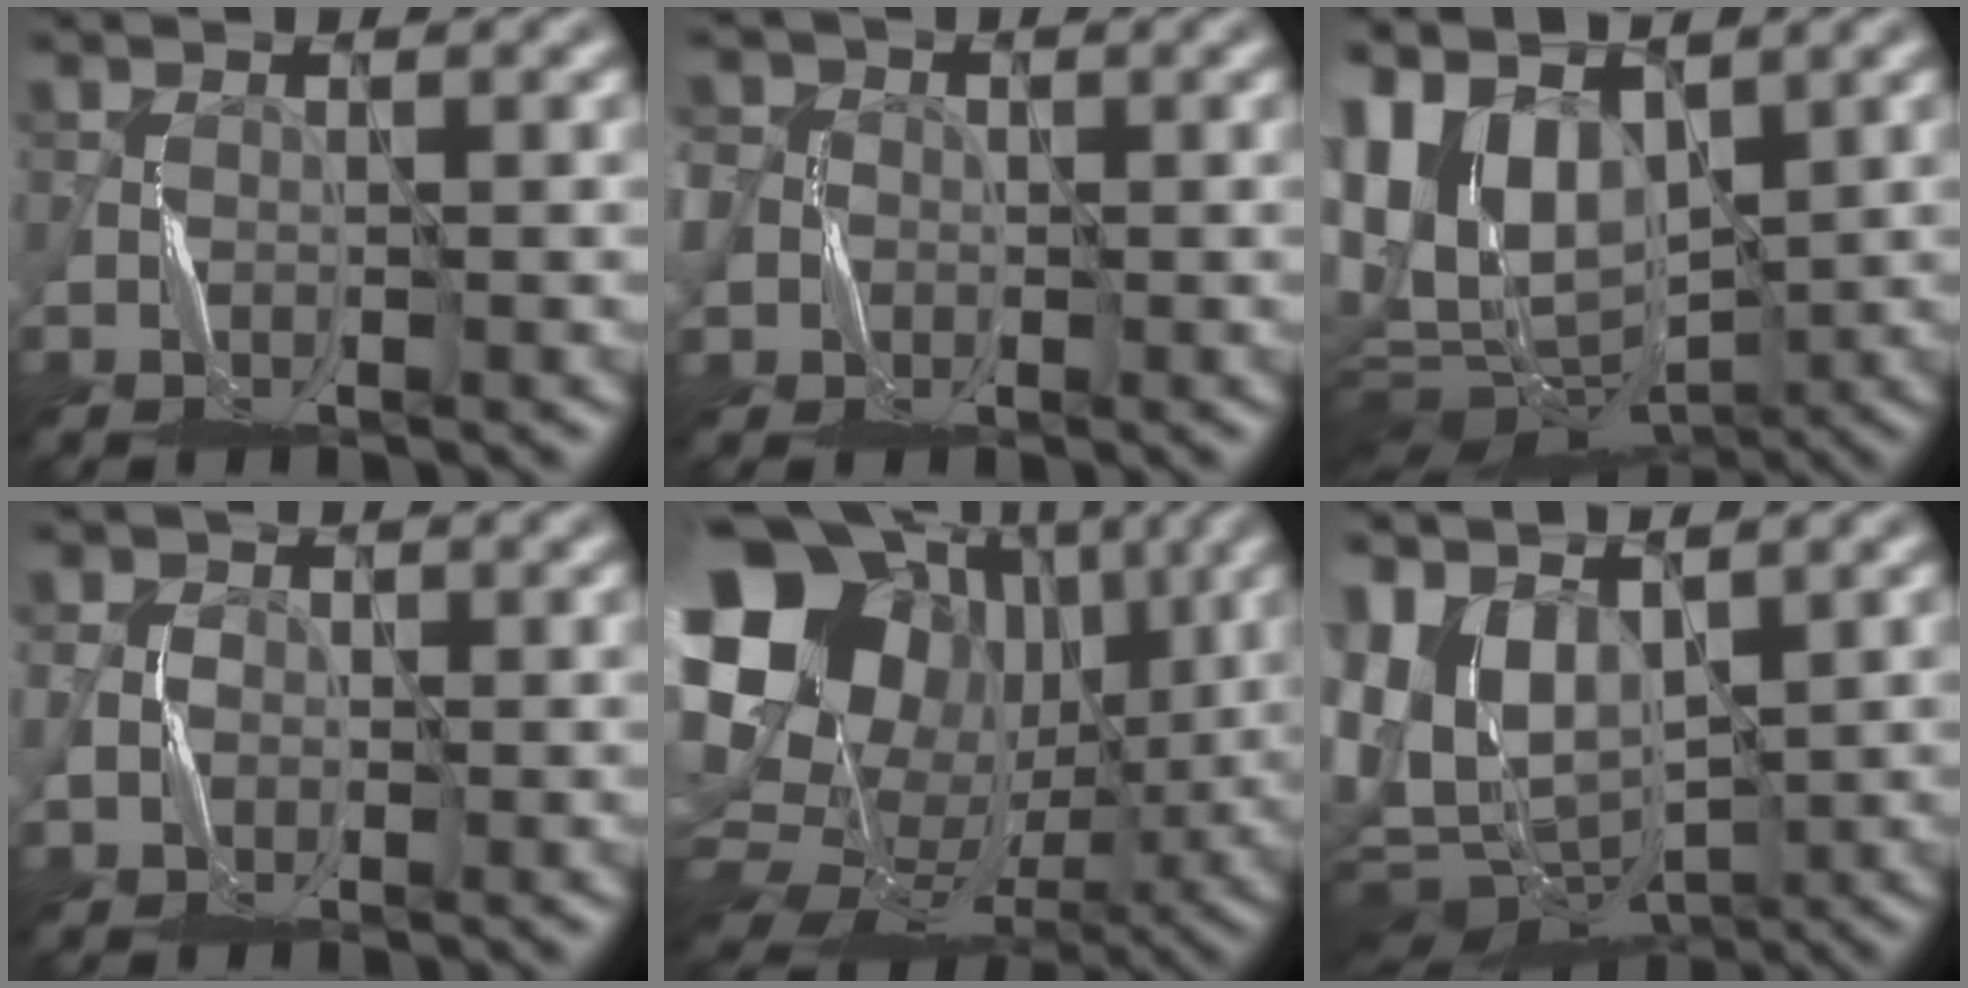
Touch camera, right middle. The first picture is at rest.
{"total": 4.8, "force": [-0.6, 4.4, 1.6], "torque": [-0.040, 0.006, -0.038]}
{"total": 10.5, "force": [4.0, 6.4, 7.3], "torque": [-0.121, -0.012, 0.079]}
{"total": 0.9, "force": [0.3, 0.7, -0.5], "torque": [0.009, -0.003, 0.006]}
{"total": 18.8, "force": [4.4, 15.1, 10.3], "torque": [-0.193, 0.015, 0.090]}
{"total": 8.4, "force": [2.1, 5.4, 6.1], "torque": [-0.115, -0.036, 0.062]}